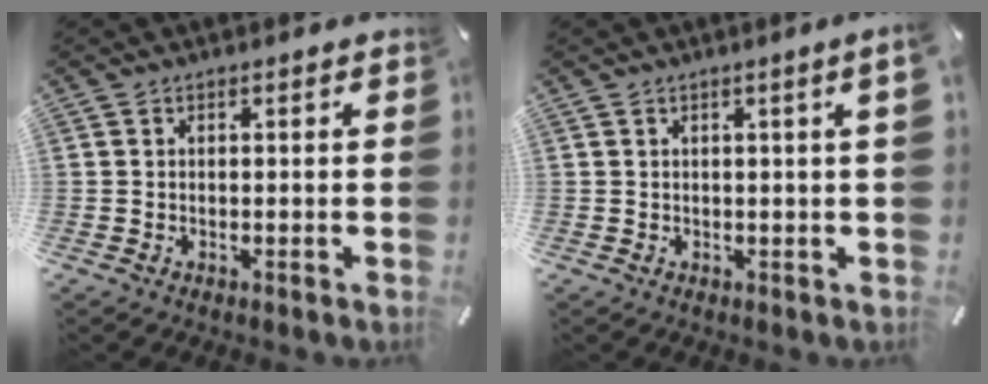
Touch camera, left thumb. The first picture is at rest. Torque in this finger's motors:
{"motor_torque": [0.19, -0.22, 0.20, 0.11, 0.09]}